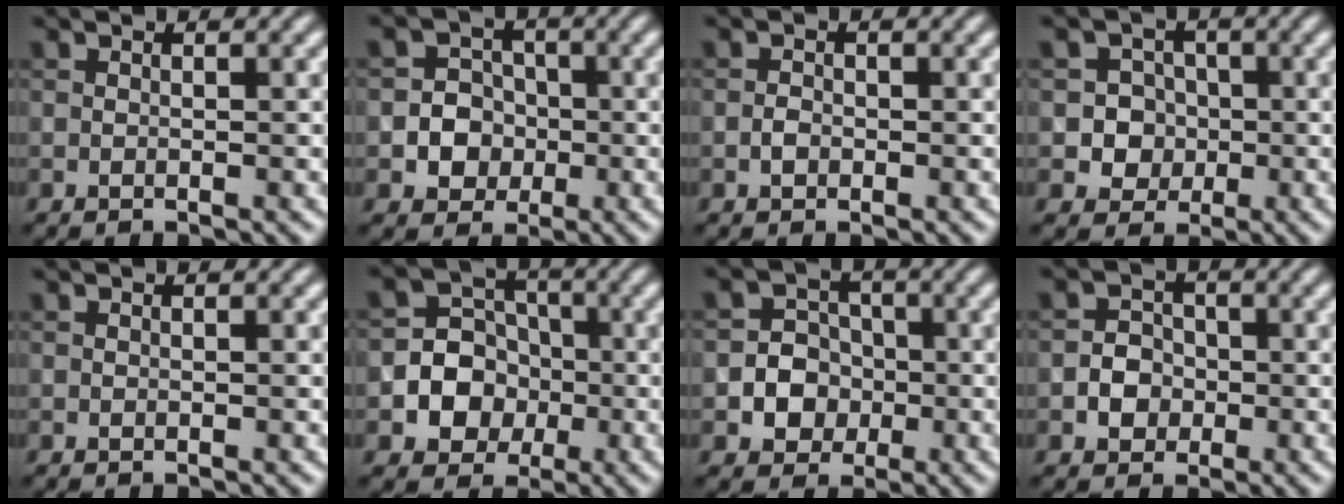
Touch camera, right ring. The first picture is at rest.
{"total": 4.1, "force": [-0.8, 3.8, 1.2], "torque": [0.006, 0.004, -0.034]}
{"total": 1.0, "force": [-0.4, 0.7, 0.5], "torque": [-0.010, 0.001, -0.010]}
{"total": 3.7, "force": [-0.6, 3.6, 0.9], "torque": [0.008, 0.010, -0.029]}
{"total": 0.0}
{"total": 7.4, "force": [-1.7, 6.9, 2.0], "torque": [-0.021, 0.017, -0.057]}
{"total": 4.6, "force": [-1.0, 4.3, 1.4], "torque": [0.004, 0.010, -0.039]}
{"total": 2.5, "force": [-0.7, 2.2, 0.9], "torque": [0.000, 0.002, -0.024]}